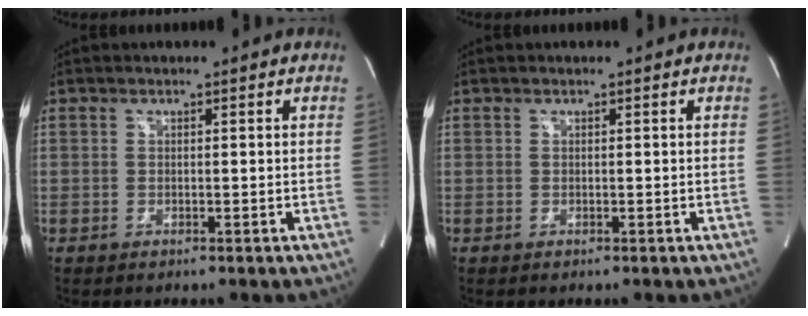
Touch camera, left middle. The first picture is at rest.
{"total": 0.0}